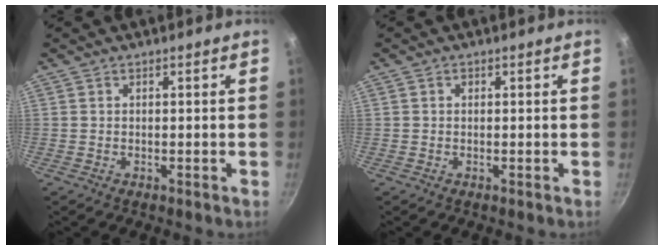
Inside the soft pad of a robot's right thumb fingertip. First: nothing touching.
{"total": 0.5, "force": [0.1, 0.5, 0.2], "torque": [-0.002, 0.004, 0.002]}